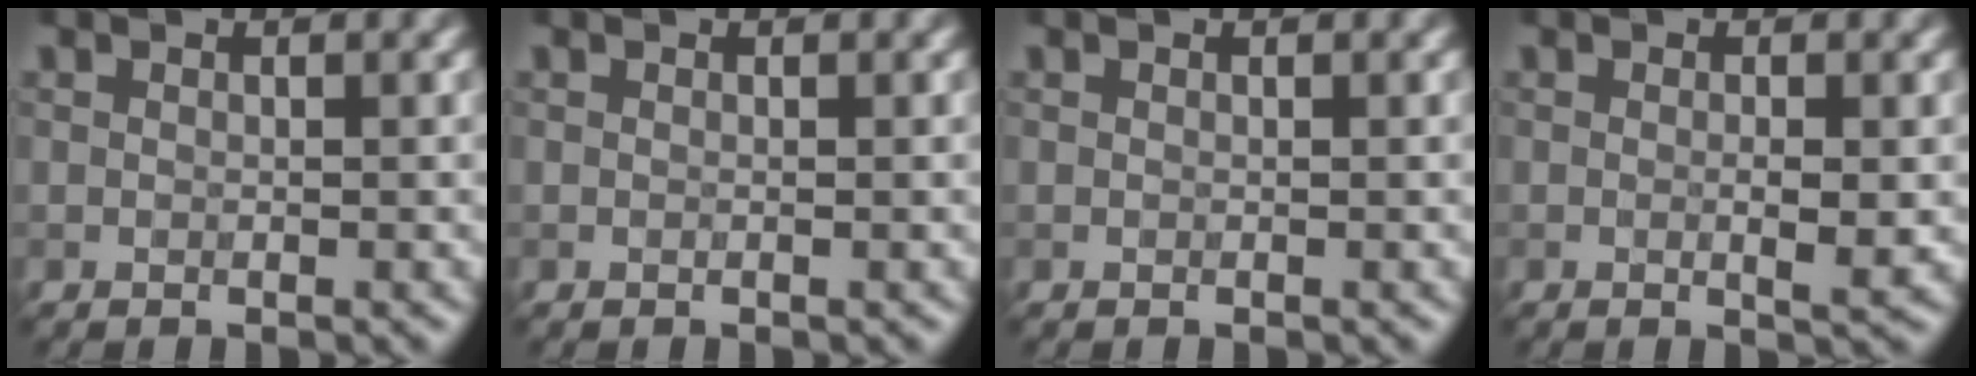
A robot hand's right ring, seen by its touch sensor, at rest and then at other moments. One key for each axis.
{"total": 0.0}
{"total": 0.0}
{"total": 1.8, "fx": -0.1, "fy": 0.3, "fz": 1.7, "tx": -0.027, "ty": -0.006, "tz": -0.003}